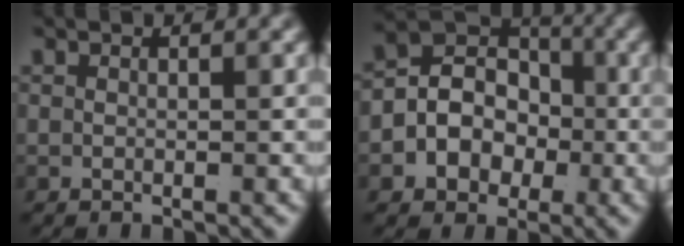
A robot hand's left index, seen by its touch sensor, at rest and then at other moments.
{"total": 10.5, "force": [-0.5, 9.0, 5.4], "torque": [-0.121, -0.021, -0.009]}